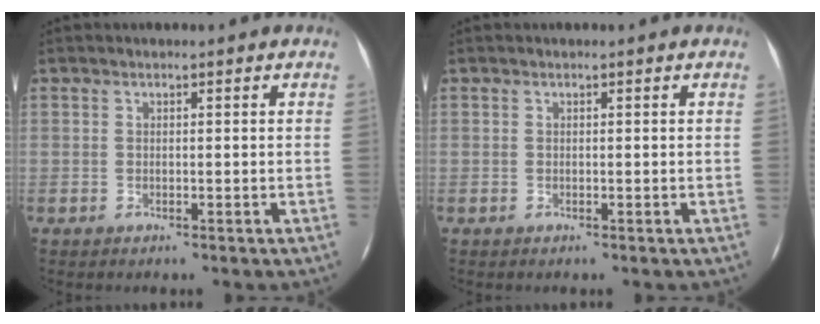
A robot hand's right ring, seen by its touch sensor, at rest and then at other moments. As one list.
[{"total": 0.0}]